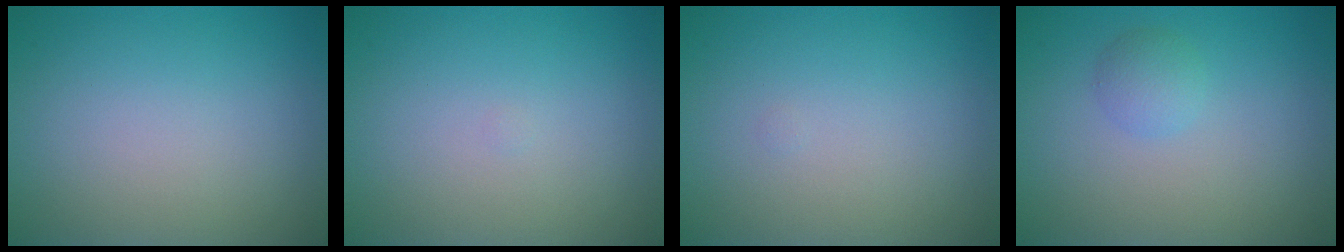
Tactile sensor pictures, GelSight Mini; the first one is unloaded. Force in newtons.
{"total": 0.0}
{"total": 0.0}
{"total": 1.6, "press": 1.6, "slide": 0.1}